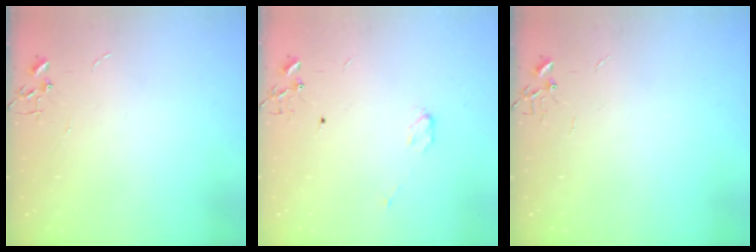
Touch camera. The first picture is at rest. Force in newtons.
{"total": 3.5, "press": 3.5, "slide": 0.5}
{"total": 0.0}